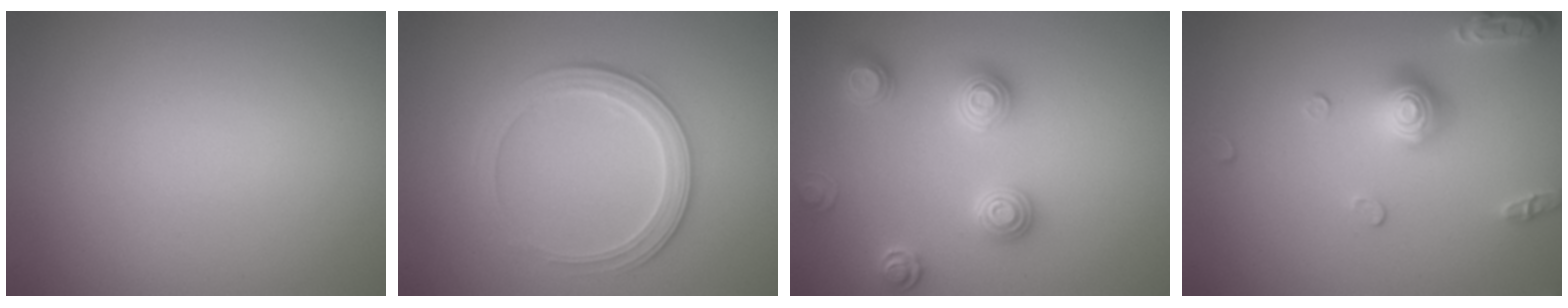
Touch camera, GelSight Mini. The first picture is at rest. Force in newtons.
{"total": 2.8, "press": 2.8, "slide": 0.3}
{"total": 3.3, "press": 3.3, "slide": 0.3}
{"total": 3.1, "press": 2.7, "slide": 1.6}